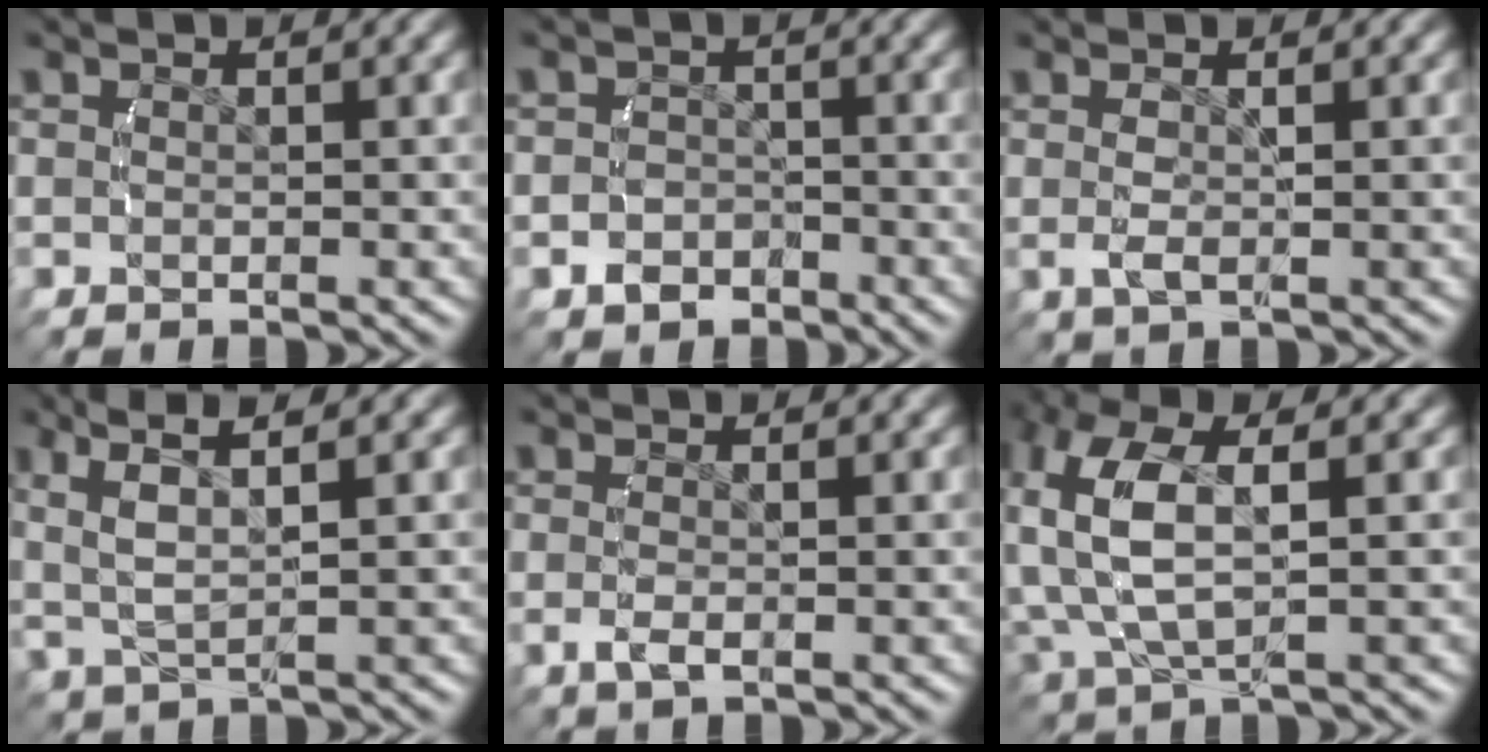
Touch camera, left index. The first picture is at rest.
{"total": 2.5, "force": [-1.6, 1.9, 0.1], "torque": [0.001, -0.005, -0.028]}
{"total": 2.0, "force": [0.1, 0.2, 2.0], "torque": [-0.048, -0.006, 0.009]}
{"total": 4.8, "force": [1.7, 2.0, 4.0], "torque": [-0.097, 0.008, 0.032]}
{"total": 1.8, "force": [-0.6, 0.1, 1.7], "torque": [-0.042, -0.010, -0.005]}
{"total": 7.4, "force": [1.0, 4.3, 5.9], "torque": [-0.163, -0.018, 0.032]}